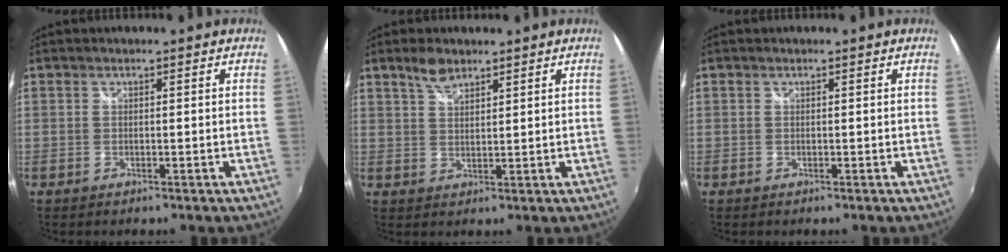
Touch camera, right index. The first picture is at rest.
{"total": 3.8, "force": [3.0, 1.5, 1.9], "torque": [-0.034, 0.005, 0.056]}
{"total": 0.0}